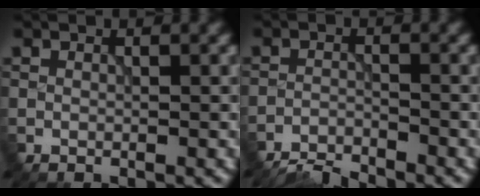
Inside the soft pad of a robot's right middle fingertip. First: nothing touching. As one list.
[{"total": 3.5, "force": [-3.5, 0.3, 0.5], "torque": [-0.011, -0.006, -0.071]}]